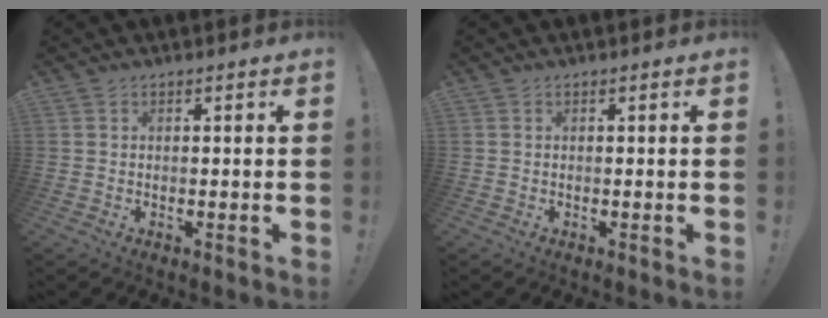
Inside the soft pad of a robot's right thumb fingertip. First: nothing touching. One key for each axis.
{"total": 0.0}